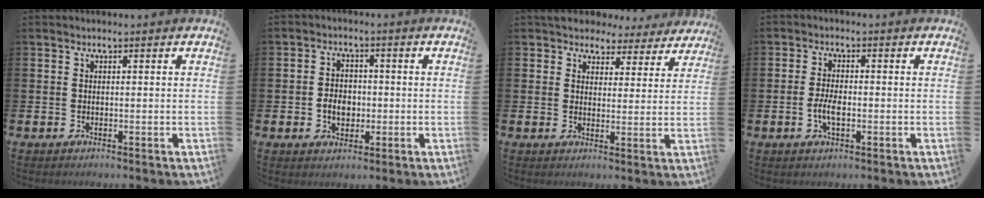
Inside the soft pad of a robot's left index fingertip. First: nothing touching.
{"total": 3.7, "force": [-0.7, 2.8, 2.4], "torque": [-0.028, -0.002, -0.020]}
{"total": 4.3, "force": [3.8, 2.0, 0.3], "torque": [-0.012, -0.026, 0.062]}
{"total": 3.2, "force": [-0.7, 1.3, 2.9], "torque": [-0.046, 0.001, -0.014]}